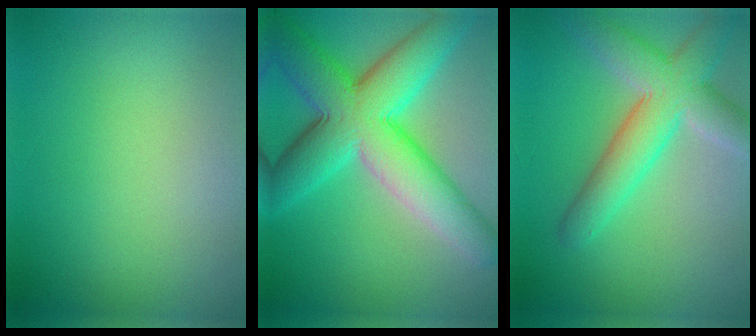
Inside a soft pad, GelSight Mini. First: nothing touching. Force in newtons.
{"total": 11.1, "press": 11.1, "slide": 0.4}
{"total": 6.7, "press": 6.7, "slide": 0.6}